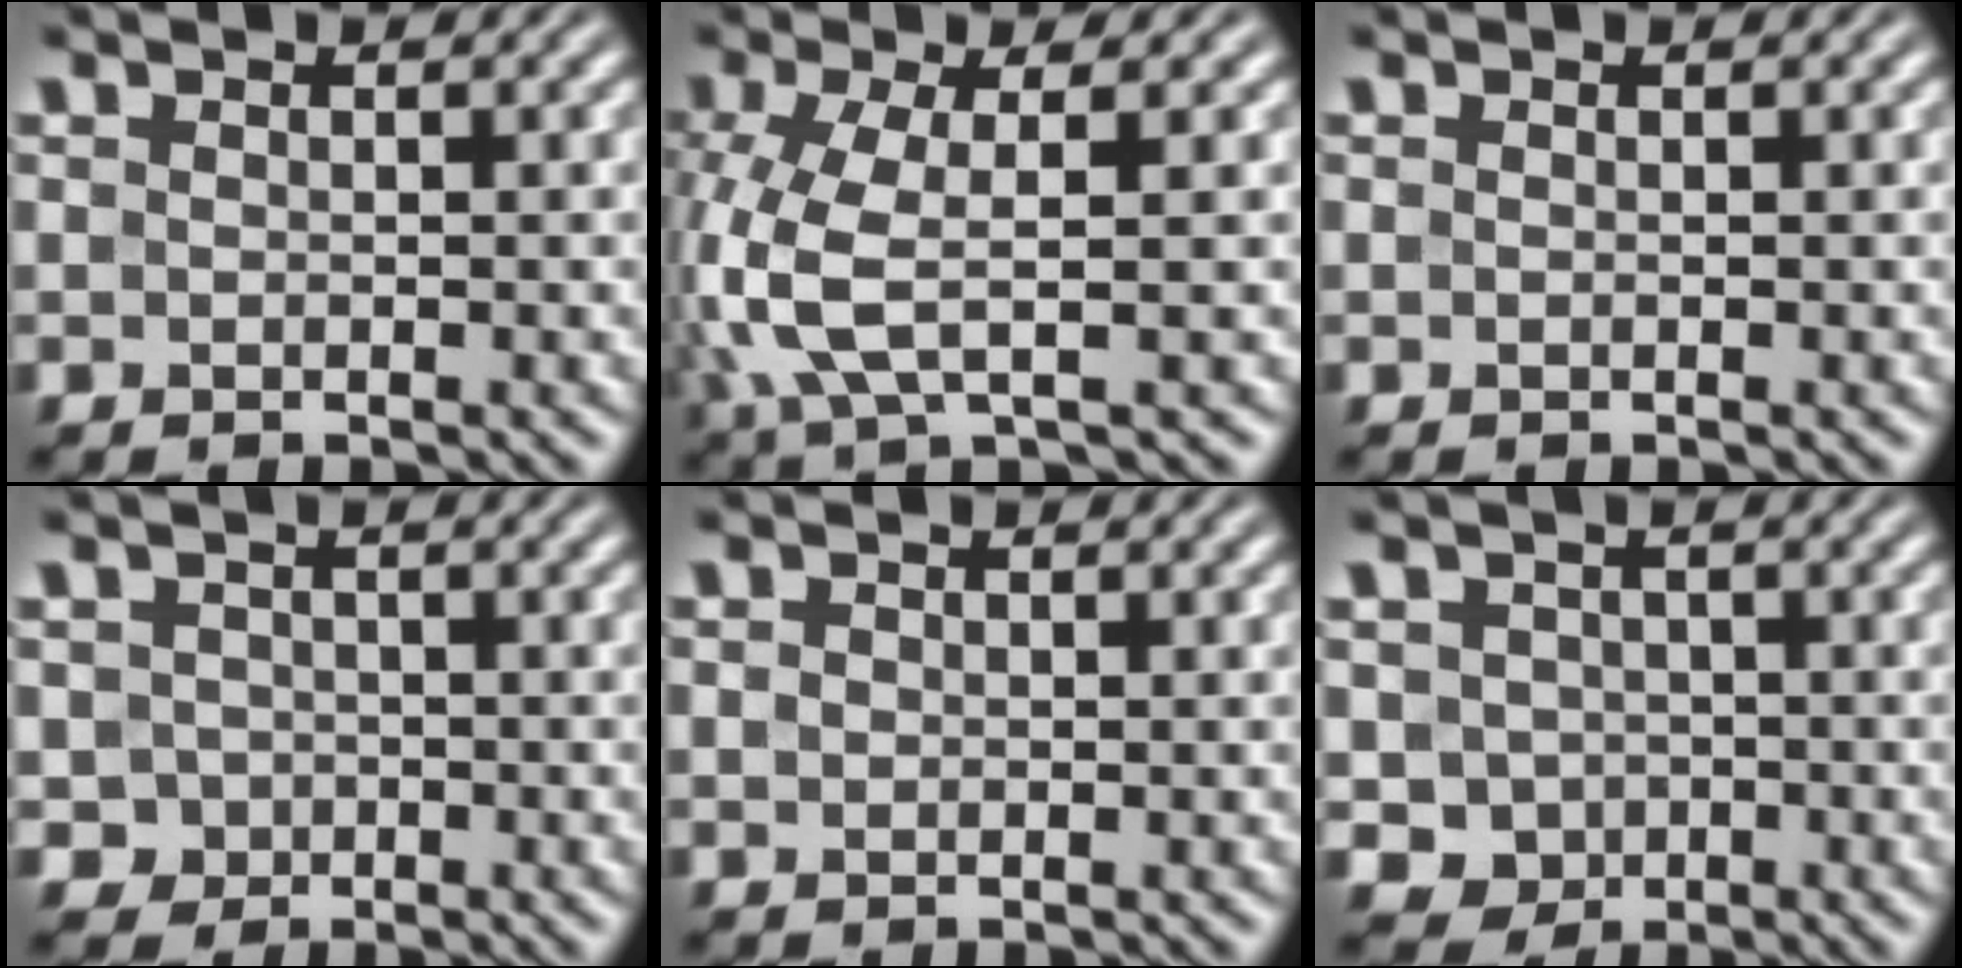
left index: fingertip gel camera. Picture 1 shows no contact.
{"total": 5.5, "force": [-0.2, 1.8, 5.2], "torque": [-0.133, -0.004, -0.003]}
{"total": 0.0}
{"total": 1.7, "force": [-0.4, 1.6, 0.2], "torque": [0.005, -0.002, -0.009]}
{"total": 0.5, "force": [0.1, 0.5, 0.3], "torque": [-0.004, -0.002, 0.001]}
{"total": 2.9, "force": [-0.6, 2.7, 0.7], "torque": [-0.012, -0.005, -0.013]}